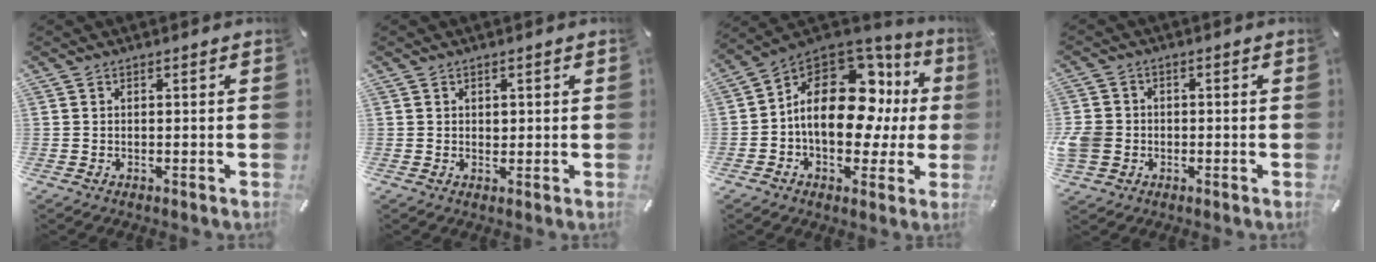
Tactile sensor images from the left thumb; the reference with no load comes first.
{"total": 1.2, "force": [0.2, 1.1, 0.5], "torque": [0.006, -0.002, 0.000]}
{"total": 20.1, "force": [2.0, 12.9, 15.2], "torque": [-0.245, -0.009, 0.035]}
{"total": 5.5, "force": [-1.2, 5.0, 2.1], "torque": [-0.065, 0.004, -0.024]}